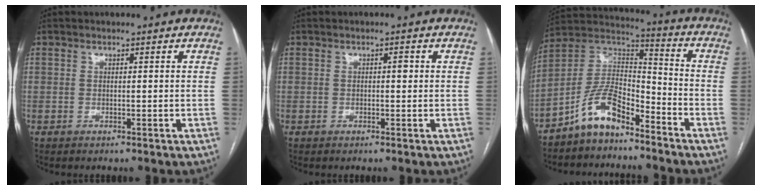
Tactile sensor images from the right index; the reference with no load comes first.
{"total": 1.1, "force": [0.2, 0.4, 1.0], "torque": [-0.014, 0.003, 0.002]}
{"total": 10.2, "force": [-7.4, 4.1, 5.8], "torque": [-0.118, 0.031, -0.143]}